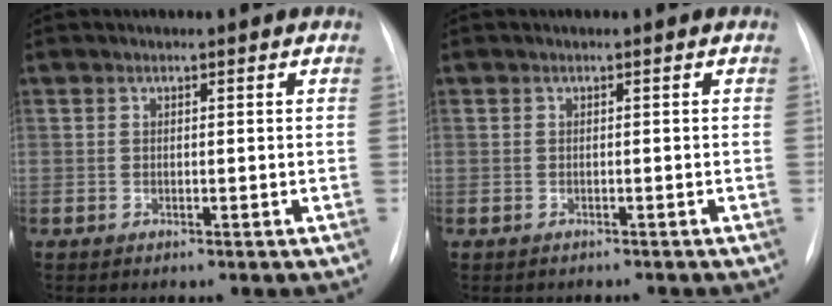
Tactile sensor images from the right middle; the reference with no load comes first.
{"total": 2.0, "force": [-1.9, 0.6, 0.5], "torque": [-0.010, -0.005, -0.020]}